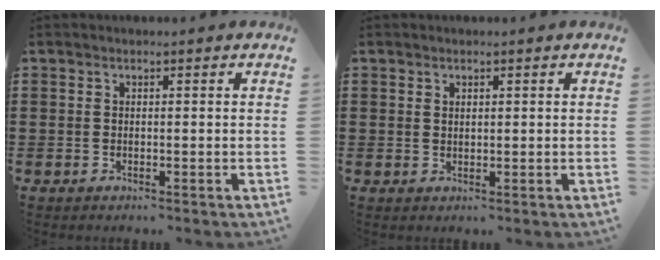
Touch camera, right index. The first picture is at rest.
{"total": 0.7, "force": [0.5, 0.5, 0.3], "torque": [-0.006, 0.003, 0.010]}